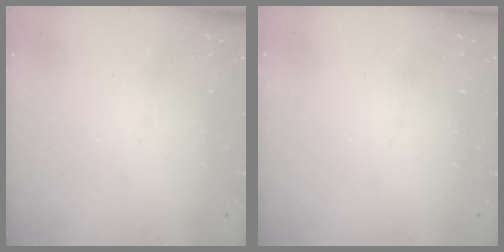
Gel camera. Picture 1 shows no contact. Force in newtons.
{"total": 0.0}